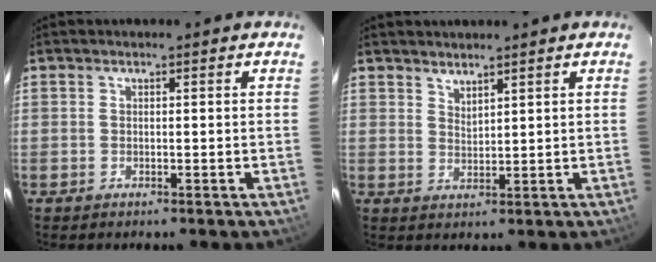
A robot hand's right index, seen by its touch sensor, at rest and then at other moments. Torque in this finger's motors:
{"motor_torque": [-0.01, 0.28, -0.06, 0.00]}